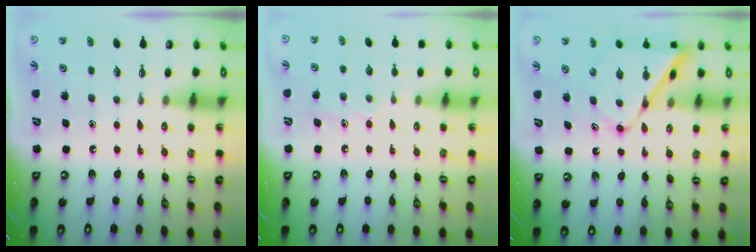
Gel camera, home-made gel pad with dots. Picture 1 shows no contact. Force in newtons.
{"total": 8.5, "press": 8.5, "slide": 0.7}
{"total": 11.0, "press": 10.9, "slide": 0.9}